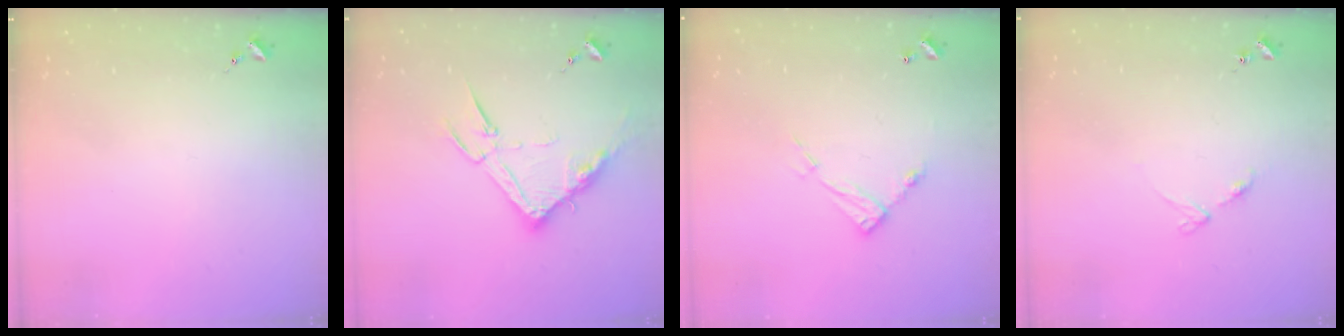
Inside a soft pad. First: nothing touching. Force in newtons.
{"total": 13.9, "press": 13.8, "slide": 0.9}
{"total": 10.4, "press": 10.3, "slide": 0.7}
{"total": 5.9, "press": 5.9, "slide": 0.7}